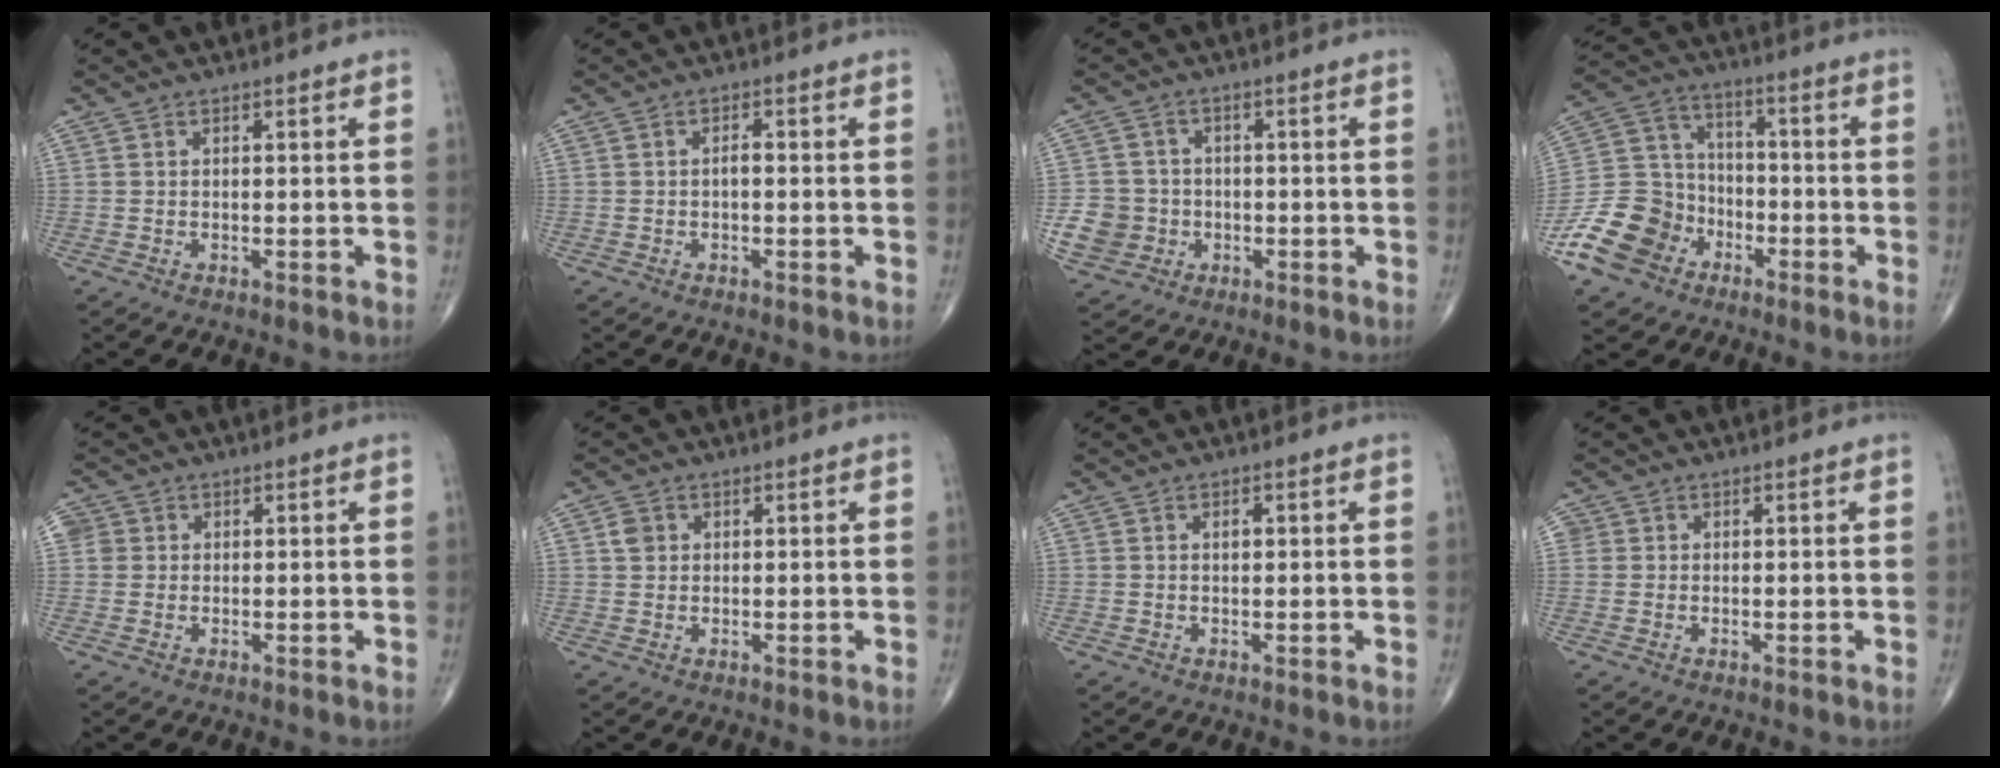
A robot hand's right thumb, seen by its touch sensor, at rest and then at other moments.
{"total": 1.2, "force": [-0.3, 0.5, 1.0], "torque": [-0.013, 0.004, -0.009]}
{"total": 6.9, "force": [-1.6, 6.6, 1.6], "torque": [-0.012, 0.011, -0.026]}
{"total": 13.3, "force": [-7.1, 10.1, 4.9], "torque": [-0.074, 0.056, -0.137]}
{"total": 2.7, "force": [0.5, 2.6, 0.5], "torque": [0.006, 0.005, 0.008]}
{"total": 2.4, "force": [0.7, 2.0, 1.0], "torque": [-0.011, 0.000, 0.012]}
{"total": 1.2, "force": [0.3, 0.7, 0.9], "torque": [-0.012, 0.000, 0.005]}
{"total": 1.4, "force": [0.2, 1.4, 0.2], "torque": [0.007, 0.003, 0.001]}